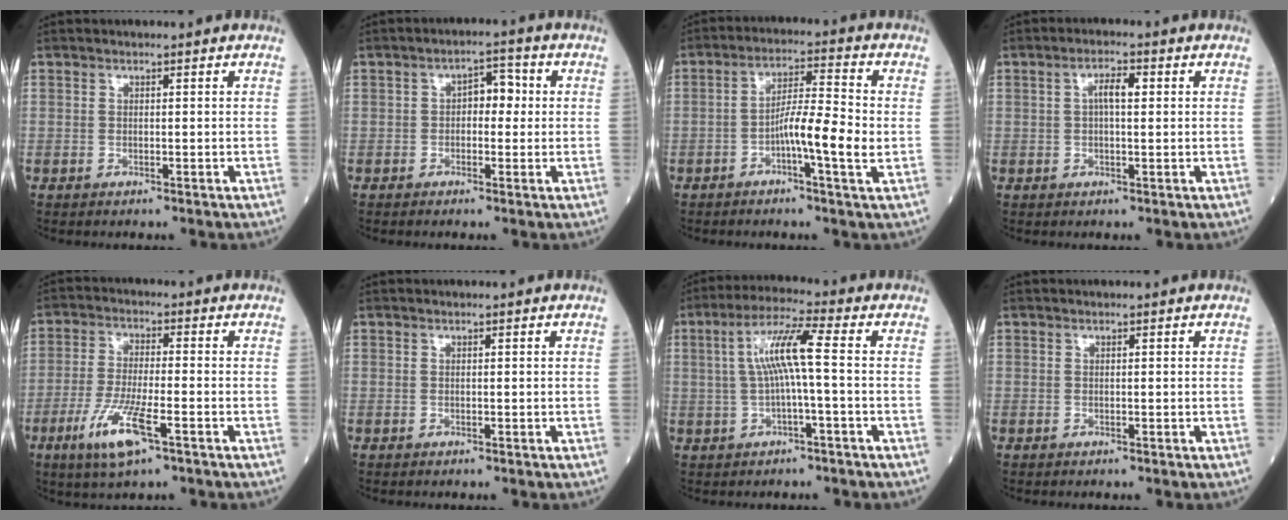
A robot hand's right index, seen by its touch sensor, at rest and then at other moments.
{"total": 4.1, "force": [0.3, 2.3, 3.4], "torque": [-0.044, 0.018, -0.001]}
{"total": 7.9, "force": [-1.9, 0.1, 7.6], "torque": [-0.130, 0.005, -0.037]}
{"total": 3.3, "force": [0.7, 0.9, 3.1], "torque": [-0.058, 0.009, 0.010]}
{"total": 9.0, "force": [-4.4, 1.3, 7.8], "torque": [-0.162, -0.020, -0.079]}
{"total": 0.0}
{"total": 7.6, "force": [0.3, 0.0, 7.6], "torque": [-0.147, 0.021, 0.004]}
{"total": 0.0}